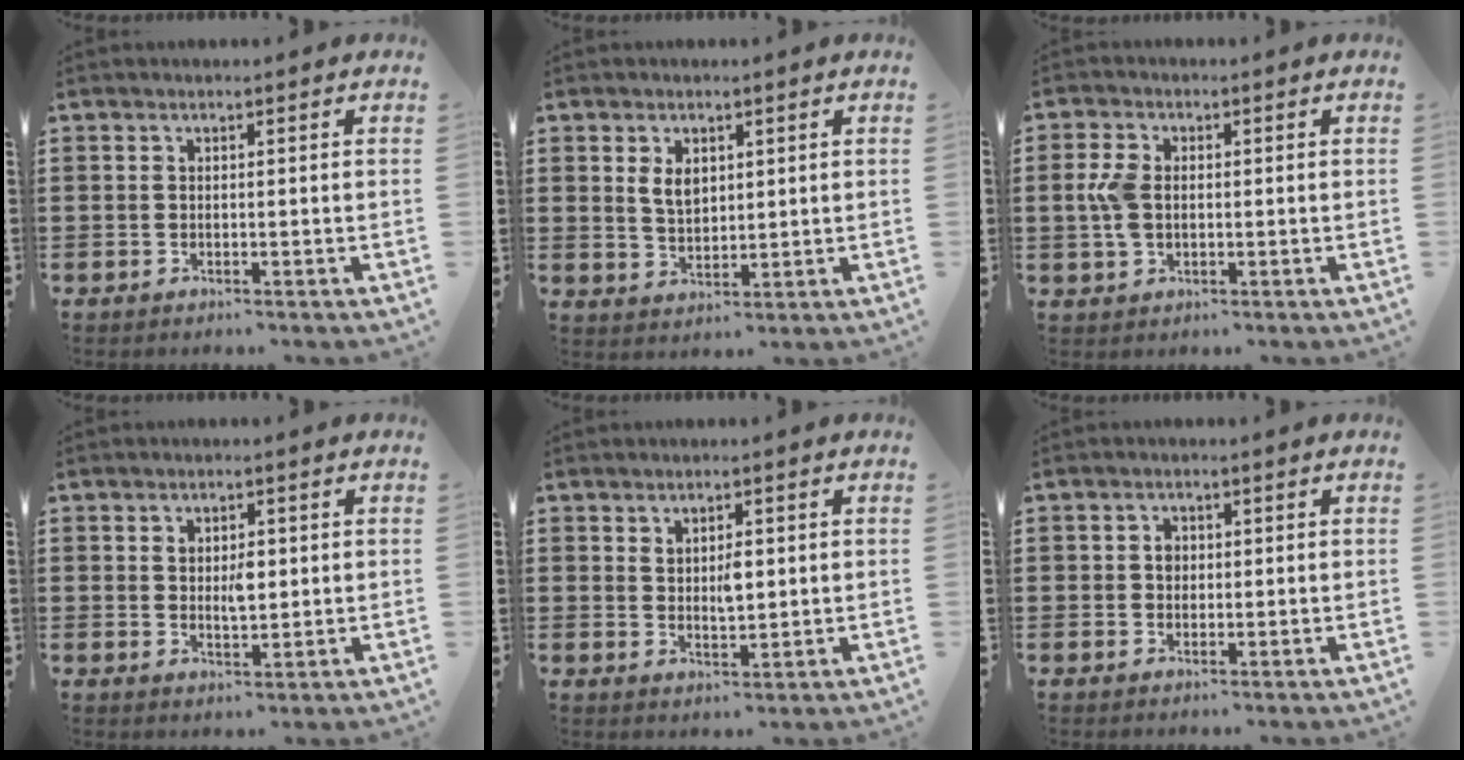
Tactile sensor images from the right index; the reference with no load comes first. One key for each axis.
{"total": 3.6, "fx": 1.5, "fy": 2.2, "fz": 2.4, "tx": -0.047, "ty": 0.002, "tz": 0.025}
{"total": 4.7, "fx": 0.2, "fy": 3.0, "fz": 3.6, "tx": -0.104, "ty": 0.000, "tz": -0.006}
{"total": 3.3, "fx": 0.7, "fy": 1.7, "fz": 2.8, "tx": -0.050, "ty": 0.002, "tz": 0.010}
{"total": 2.8, "fx": 1.0, "fy": 1.3, "fz": 2.3, "tx": -0.033, "ty": -0.004, "tz": 0.013}
{"total": 1.6, "fx": 0.2, "fy": 1.3, "fz": 0.9, "tx": -0.018, "ty": 0.008, "tz": 0.003}